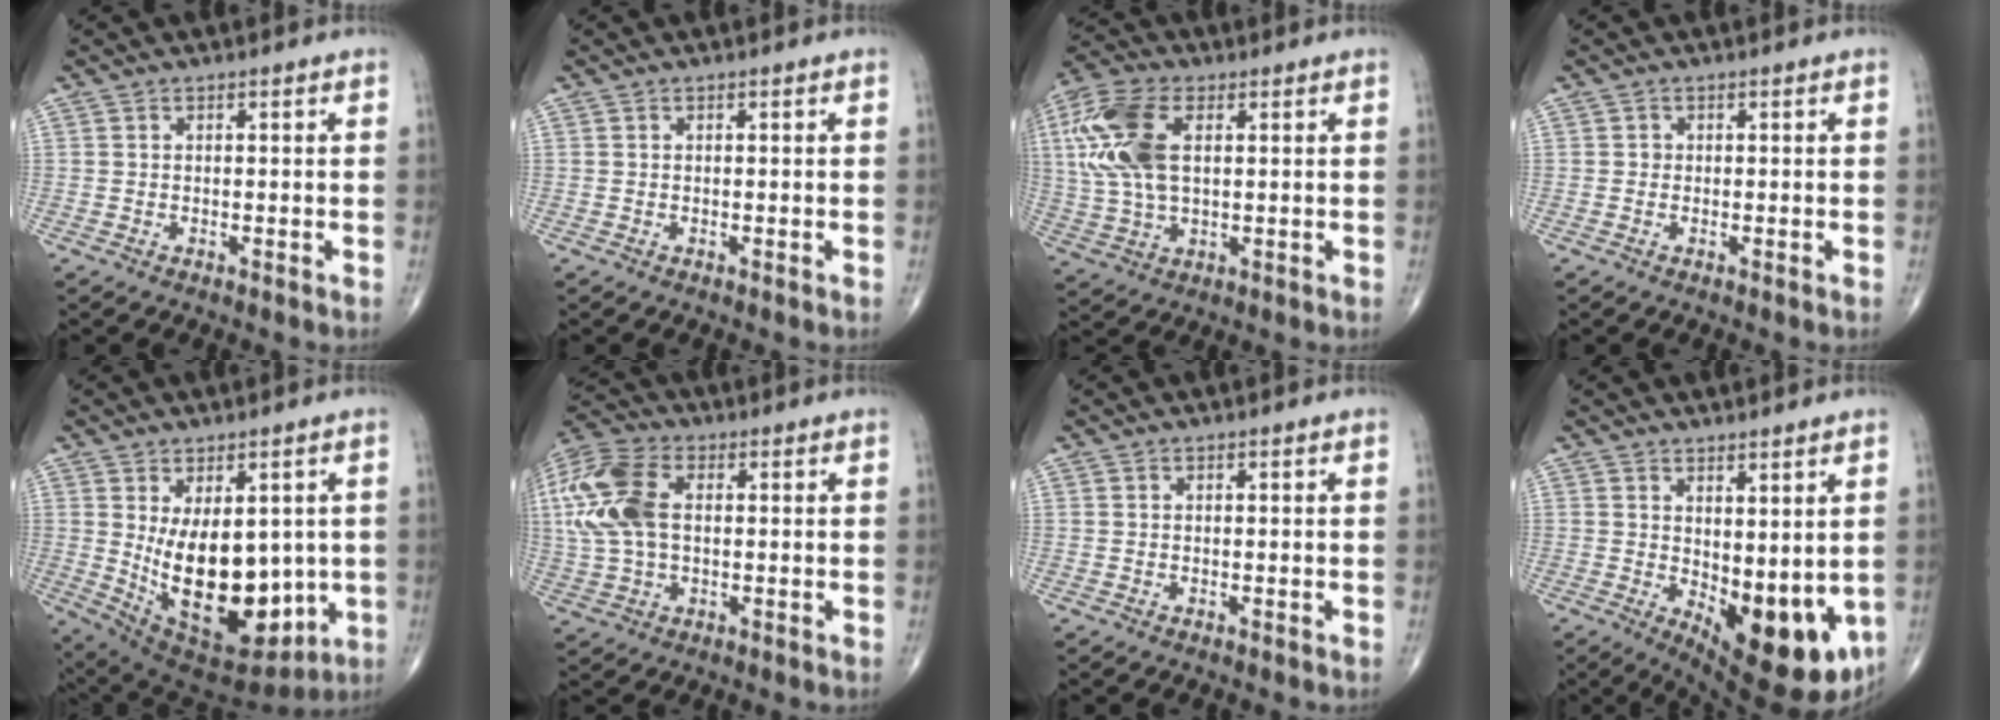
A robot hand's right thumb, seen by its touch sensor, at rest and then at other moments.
{"total": 0.0}
{"total": 14.8, "force": [3.3, 8.1, 12.0], "torque": [-0.271, 0.008, 0.063]}
{"total": 0.7, "force": [0.0, 0.7, 0.1], "torque": [0.003, 0.002, 0.000]}
{"total": 19.3, "force": [-0.4, 10.8, 16.0], "torque": [-0.223, -0.028, 0.028]}
{"total": 16.7, "force": [2.2, 10.3, 12.9], "torque": [-0.314, 0.012, 0.039]}
{"total": 0.0}
{"total": 13.7, "force": [-1.0, 5.9, 12.3], "torque": [-0.150, -0.032, 0.006]}